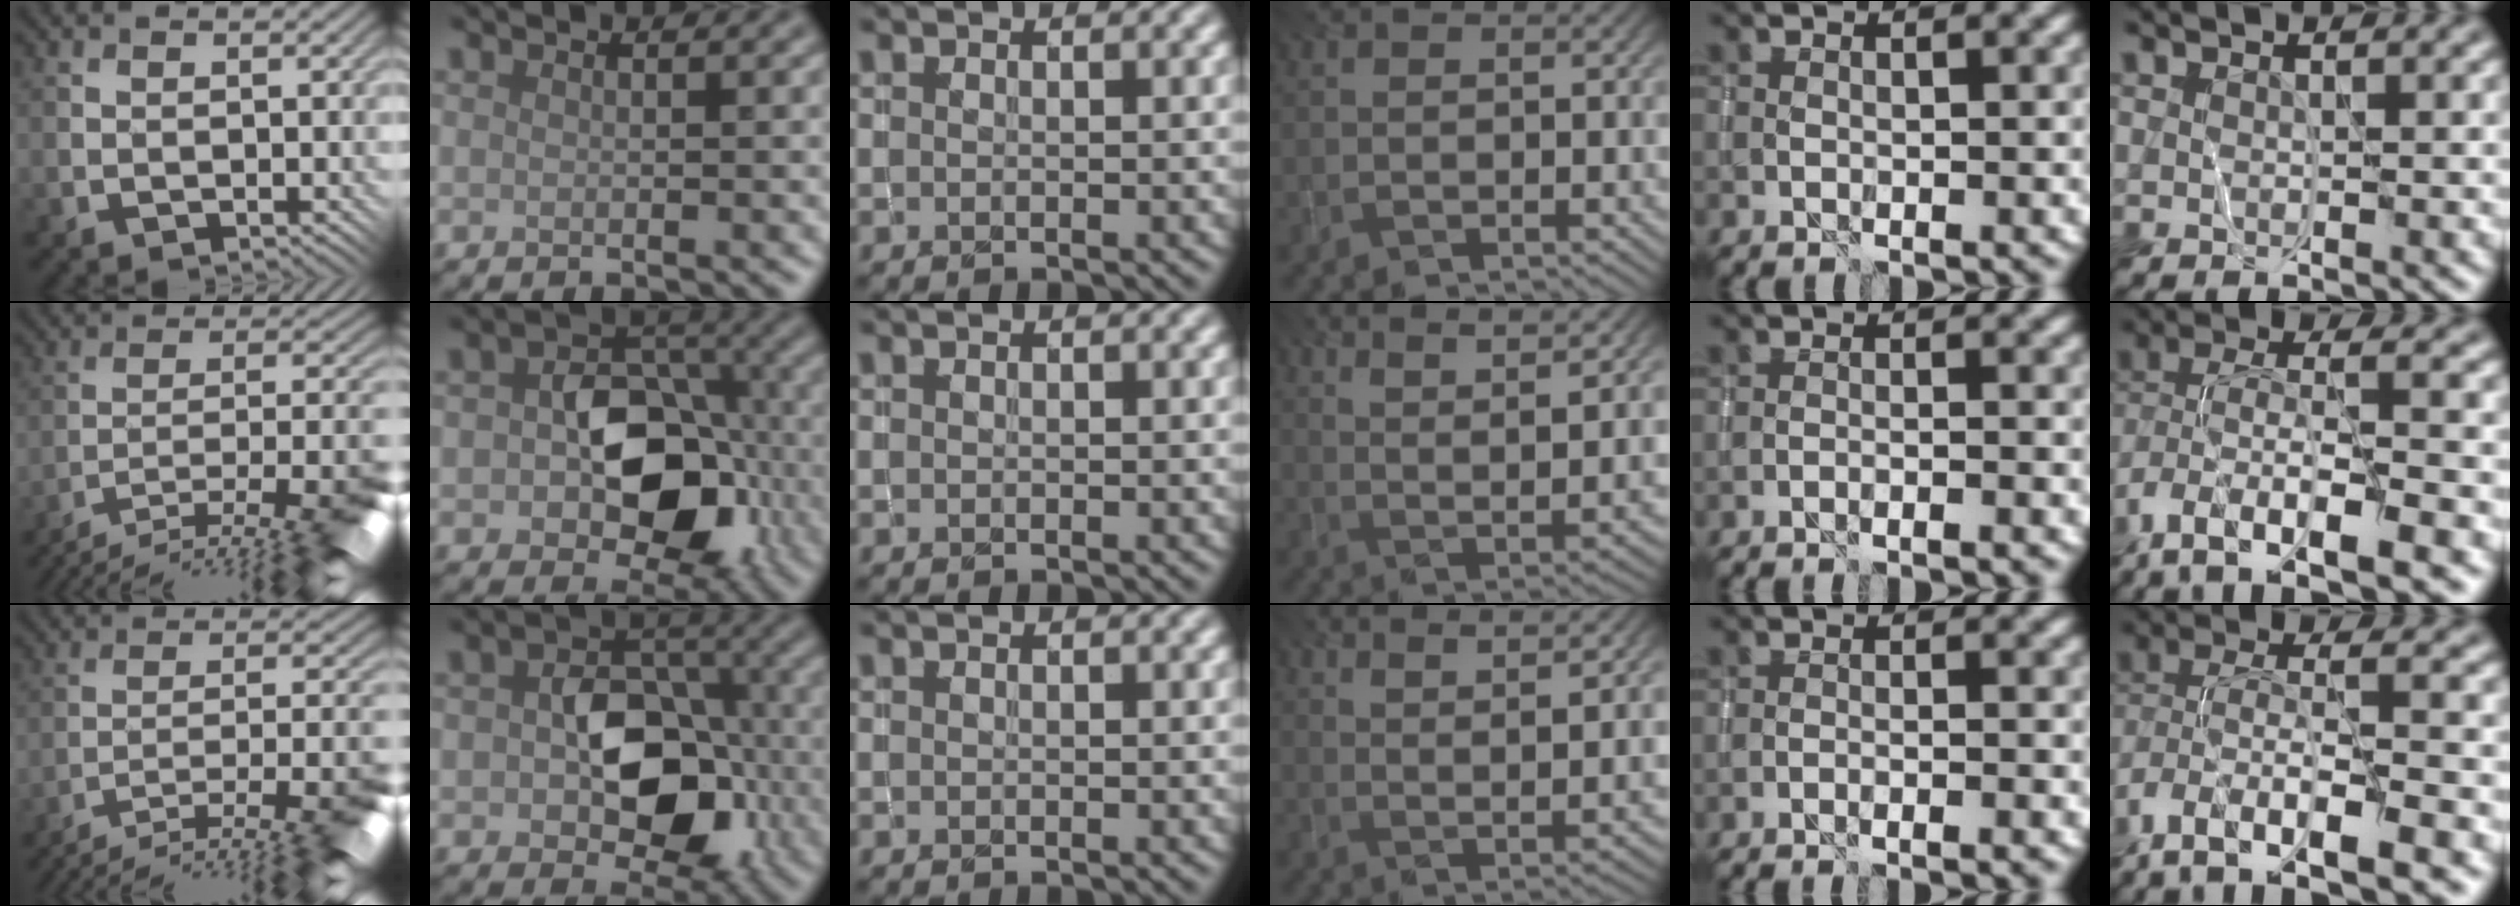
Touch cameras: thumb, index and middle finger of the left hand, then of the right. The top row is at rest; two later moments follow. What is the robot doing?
{"motion": "wrap", "object": "yarn"}